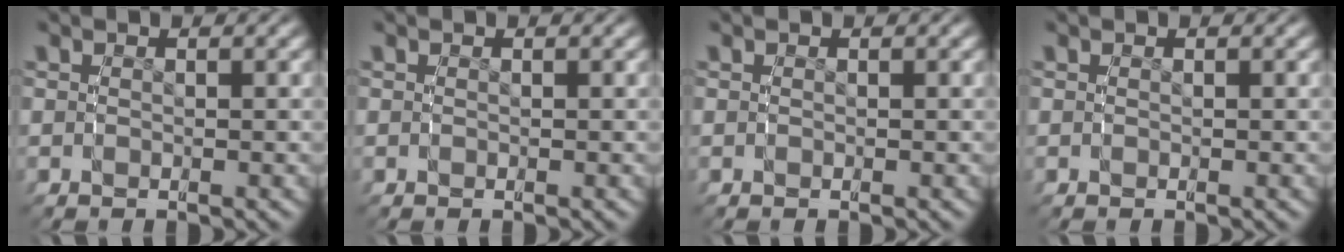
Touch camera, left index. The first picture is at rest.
{"total": 0.0}
{"total": 0.0}
{"total": 0.0}